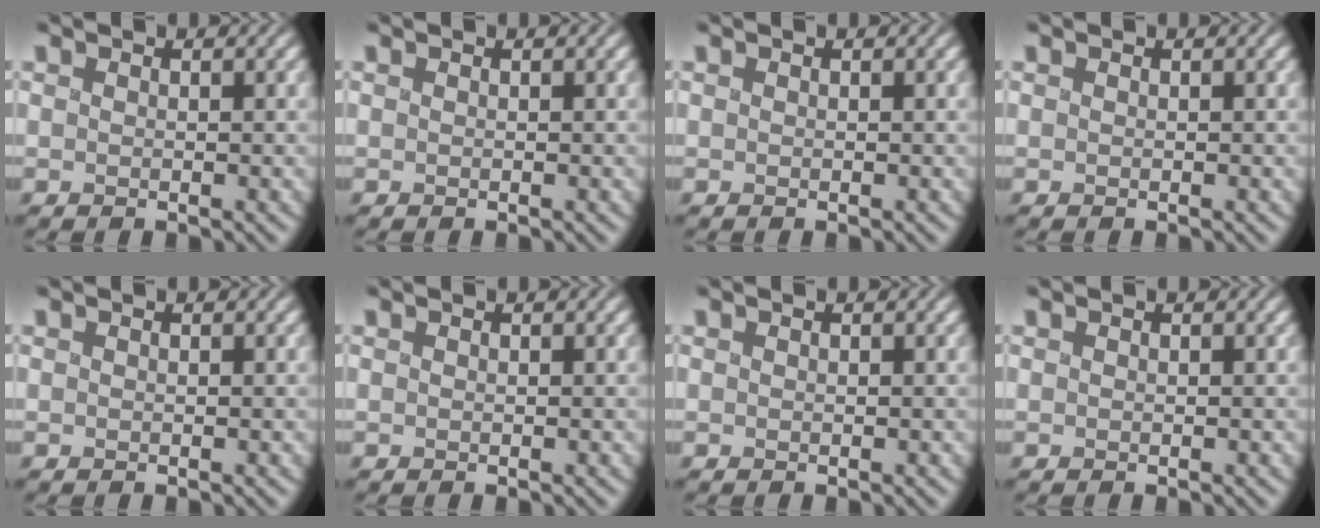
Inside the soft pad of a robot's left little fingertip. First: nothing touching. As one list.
[{"total": 0.0}, {"total": 0.0}, {"total": 0.0}, {"total": 0.0}, {"total": 0.0}, {"total": 0.0}, {"total": 0.0}]